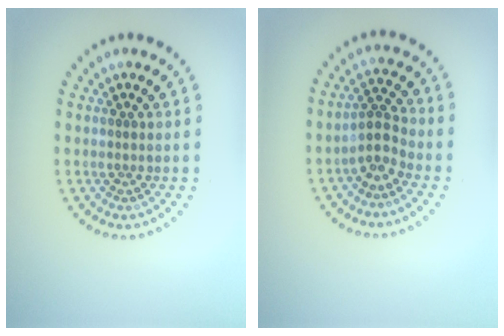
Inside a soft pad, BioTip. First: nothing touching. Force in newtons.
{"total": 2.5, "press": 1.8, "slide": 1.7}